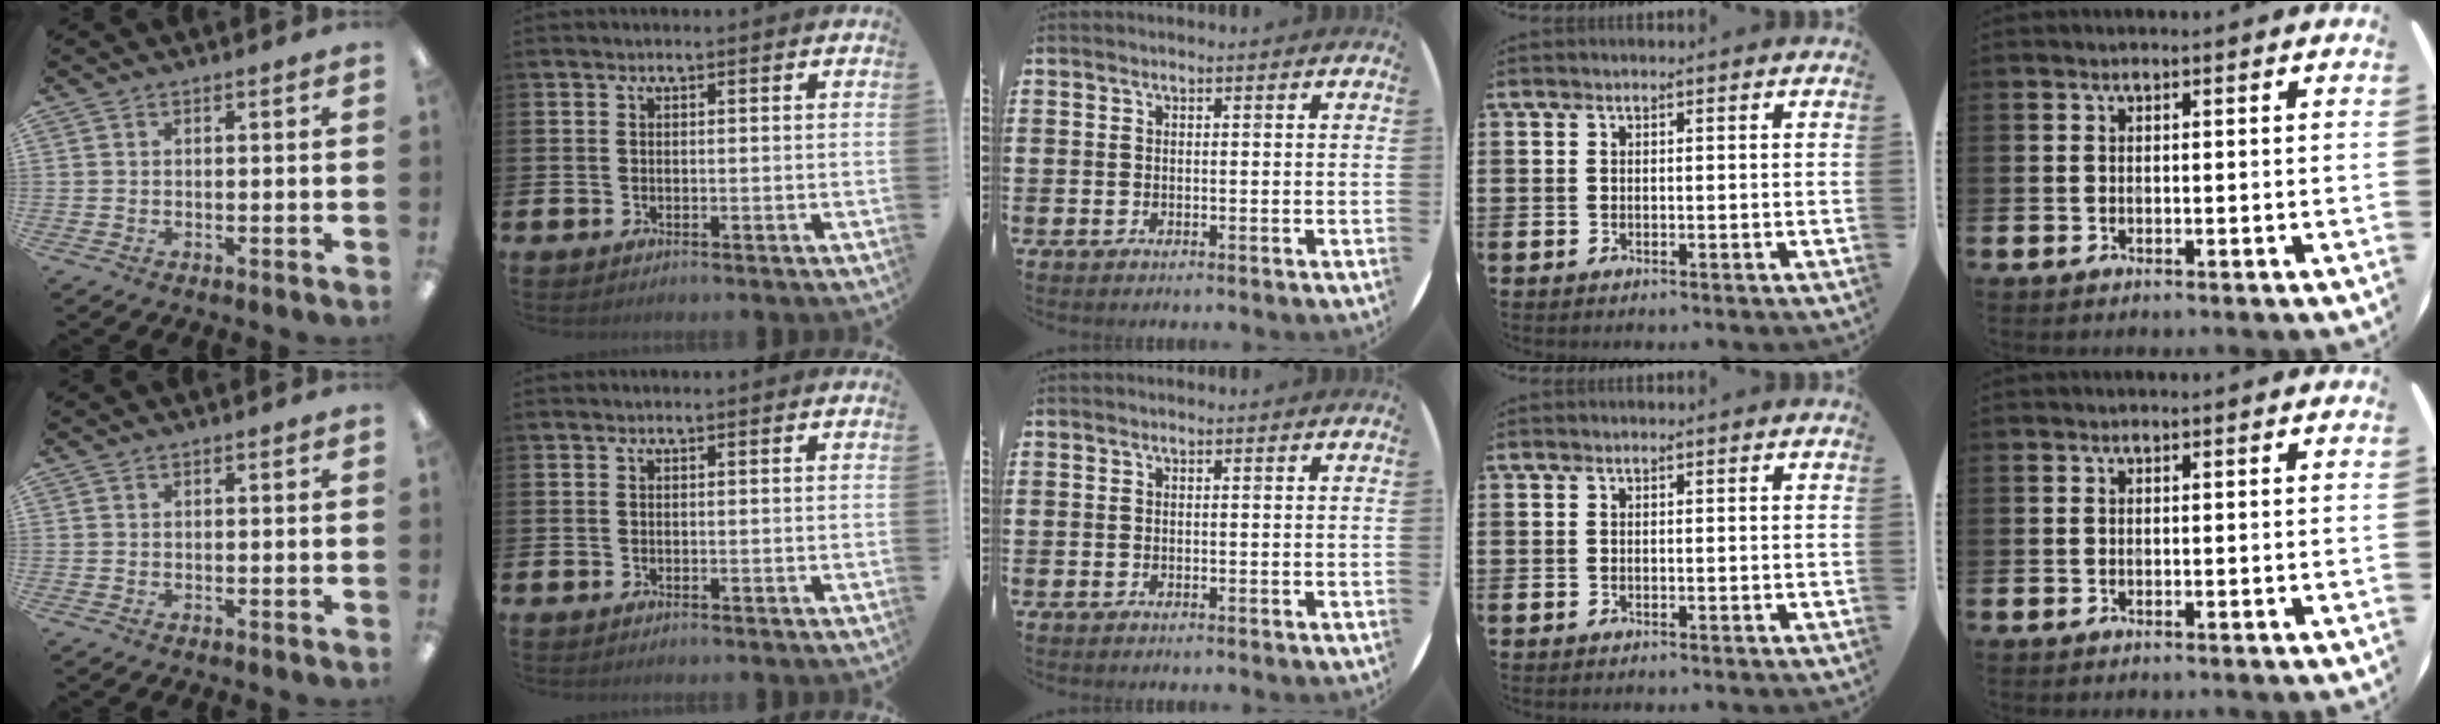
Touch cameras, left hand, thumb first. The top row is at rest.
{}